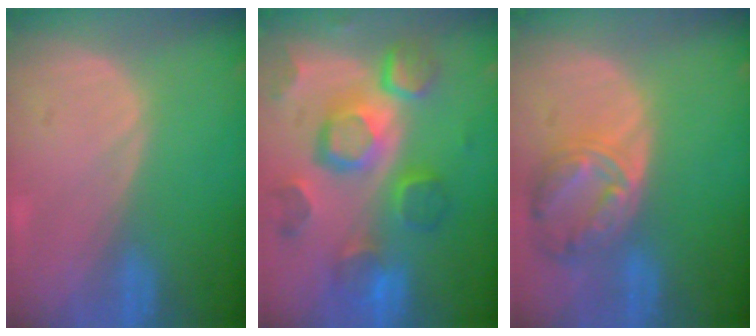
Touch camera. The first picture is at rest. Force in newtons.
{"total": 12.3, "press": 10.7, "slide": 6.1}
{"total": 8.1, "press": 7.0, "slide": 4.1}